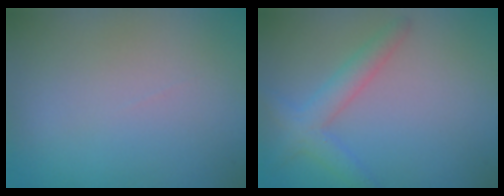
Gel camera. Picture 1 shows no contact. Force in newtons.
{"total": 2.9, "press": 2.9, "slide": 0.1}